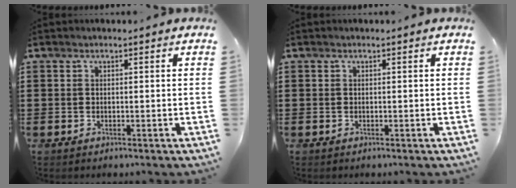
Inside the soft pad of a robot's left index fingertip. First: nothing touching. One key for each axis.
{"total": 0.0}